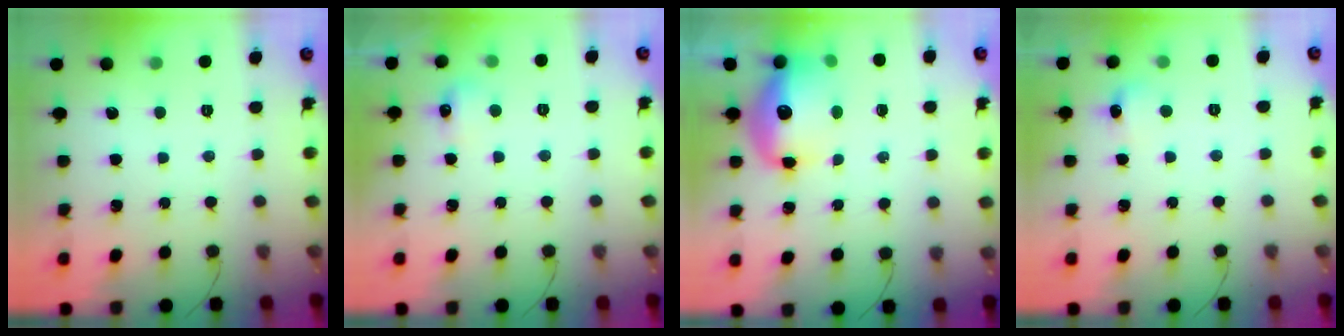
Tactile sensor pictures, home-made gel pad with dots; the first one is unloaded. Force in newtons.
{"total": 6.1, "press": 5.8, "slide": 1.9}
{"total": 12.9, "press": 12.6, "slide": 3.0}
{"total": 6.2, "press": 6.0, "slide": 1.7}